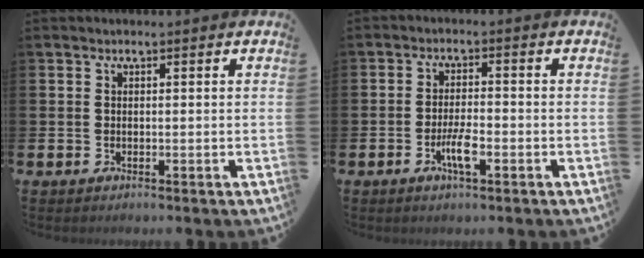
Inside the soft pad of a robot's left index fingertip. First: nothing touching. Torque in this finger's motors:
{"motor_torque": [0.83, 0.36, 0.12, 0.12]}